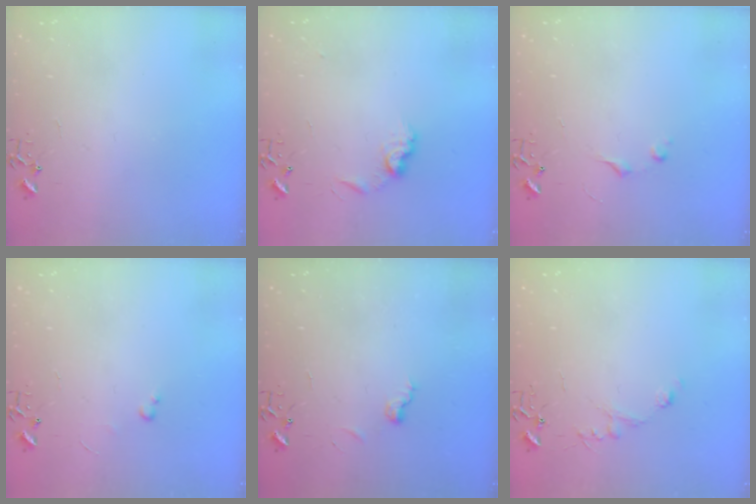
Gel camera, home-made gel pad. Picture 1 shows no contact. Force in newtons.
{"total": 8.4, "press": 8.4, "slide": 0.3}
{"total": 5.2, "press": 5.1, "slide": 0.7}
{"total": 2.4, "press": 2.3, "slide": 0.4}
{"total": 5.5, "press": 5.5, "slide": 0.6}
{"total": 5.5, "press": 5.5, "slide": 0.6}